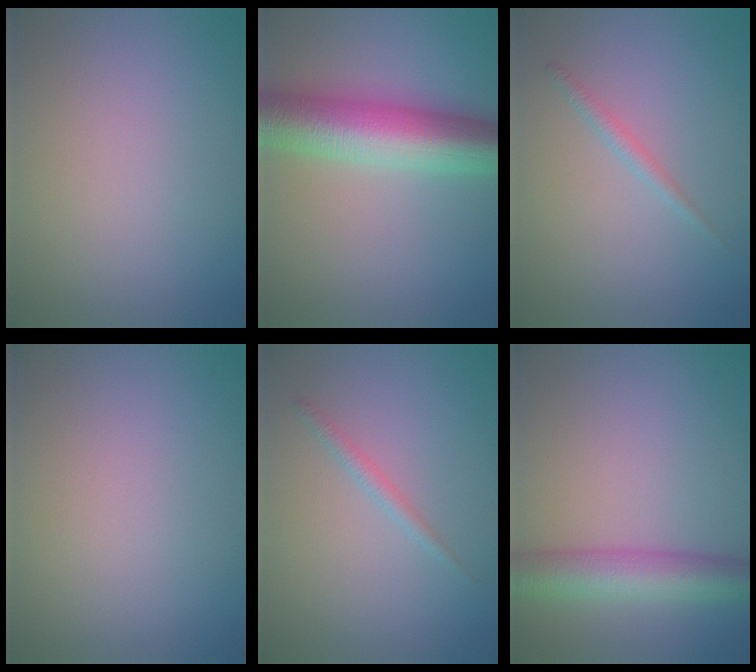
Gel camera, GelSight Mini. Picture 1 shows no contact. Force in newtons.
{"total": 9.4, "press": 9.4, "slide": 0.0}
{"total": 1.1, "press": 1.1, "slide": 0.1}
{"total": 0.0}
{"total": 1.1, "press": 1.1, "slide": 0.1}
{"total": 6.0, "press": 6.0, "slide": 0.2}